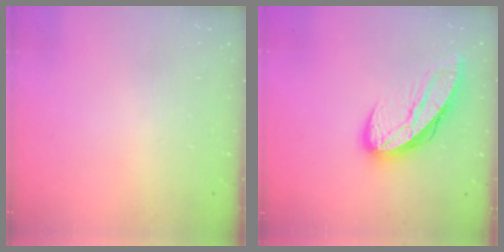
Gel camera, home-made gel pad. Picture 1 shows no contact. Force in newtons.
{"total": 11.1, "press": 11.1, "slide": 1.1}